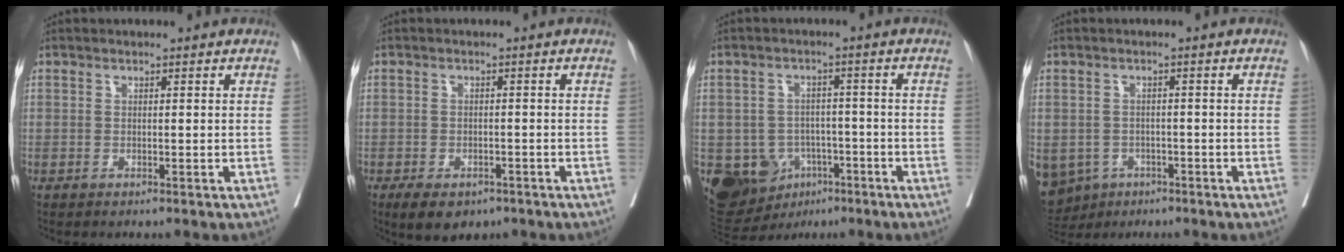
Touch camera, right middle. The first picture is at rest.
{"total": 6.8, "force": [-4.7, 3.5, 3.4], "torque": [-0.046, -0.002, -0.067]}
{"total": 12.2, "force": [-5.2, 10.1, 4.5], "torque": [-0.094, 0.017, -0.068]}
{"total": 11.5, "force": [-5.9, 9.3, 3.5], "torque": [-0.106, -0.004, -0.075]}